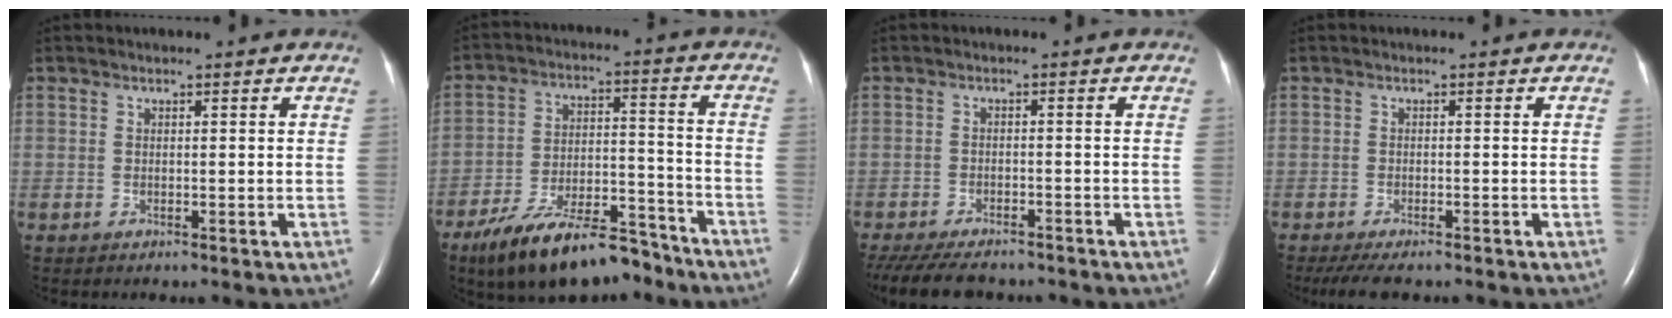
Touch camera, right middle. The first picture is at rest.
{"total": 15.9, "force": [-12.5, 5.1, 8.5], "torque": [-0.145, 0.013, -0.207]}
{"total": 12.1, "force": [-10.1, 4.0, 5.2], "torque": [-0.112, -0.015, -0.144]}
{"total": 5.4, "force": [-4.2, 1.4, 3.1], "torque": [-0.050, -0.013, -0.065]}